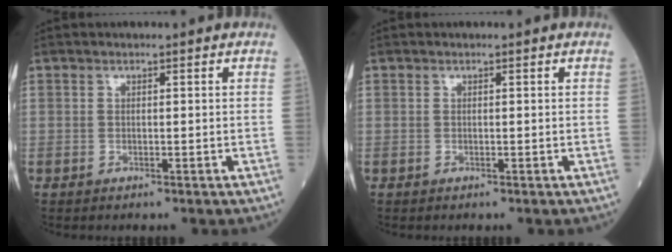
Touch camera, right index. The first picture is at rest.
{"total": 0.0}